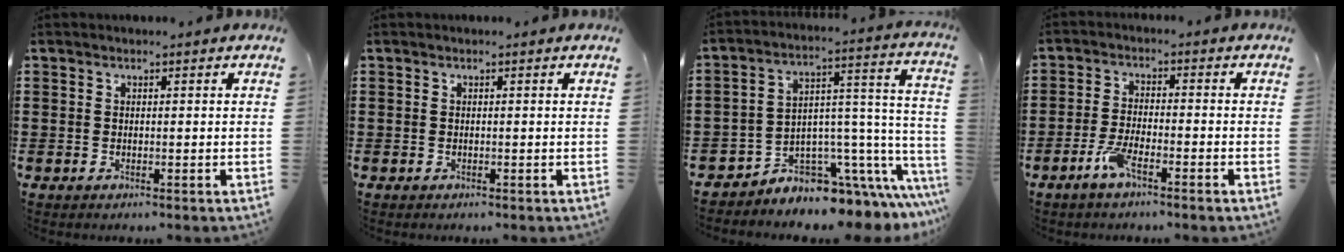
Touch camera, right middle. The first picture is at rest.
{"total": 0.0}
{"total": 5.7, "force": [-4.4, 3.2, 1.6], "torque": [-0.033, -0.020, -0.079]}
{"total": 4.6, "force": [-2.9, 1.0, 3.5], "torque": [-0.077, 0.001, -0.057]}